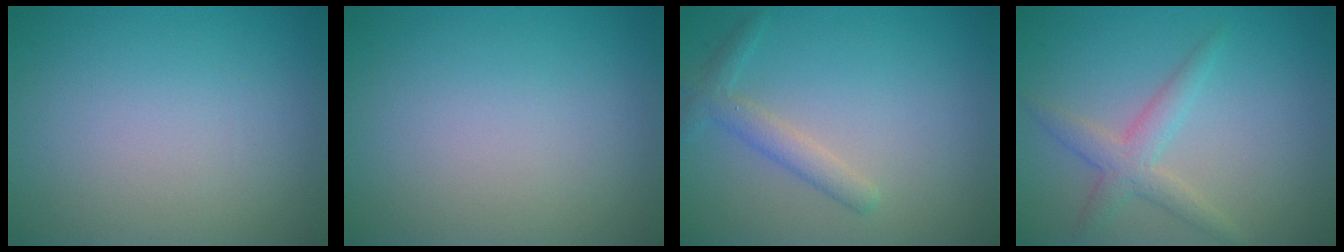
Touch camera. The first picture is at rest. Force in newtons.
{"total": 0.0}
{"total": 2.2, "press": 2.2, "slide": 0.1}
{"total": 2.7, "press": 2.7, "slide": 0.0}